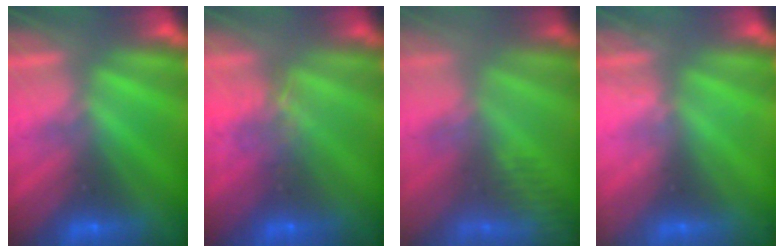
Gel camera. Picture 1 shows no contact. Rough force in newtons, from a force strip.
{"total": 3.9}
{"total": 3.3}
{"total": 2.2}